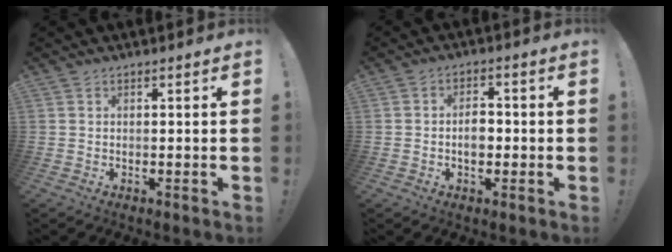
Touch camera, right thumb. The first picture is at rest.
{"total": 5.2, "force": [-1.0, 3.5, 3.6], "torque": [-0.036, 0.004, -0.025]}